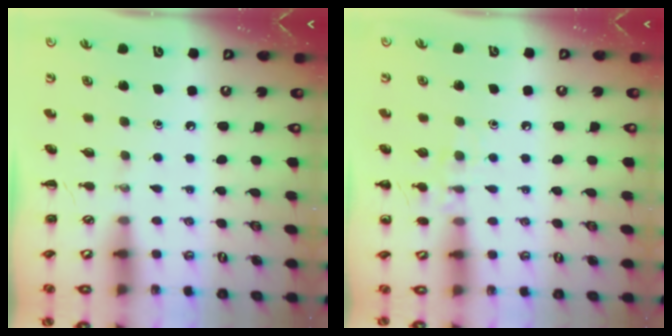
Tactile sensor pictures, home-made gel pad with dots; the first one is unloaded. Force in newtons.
{"total": 8.4, "press": 8.3, "slide": 1.6}